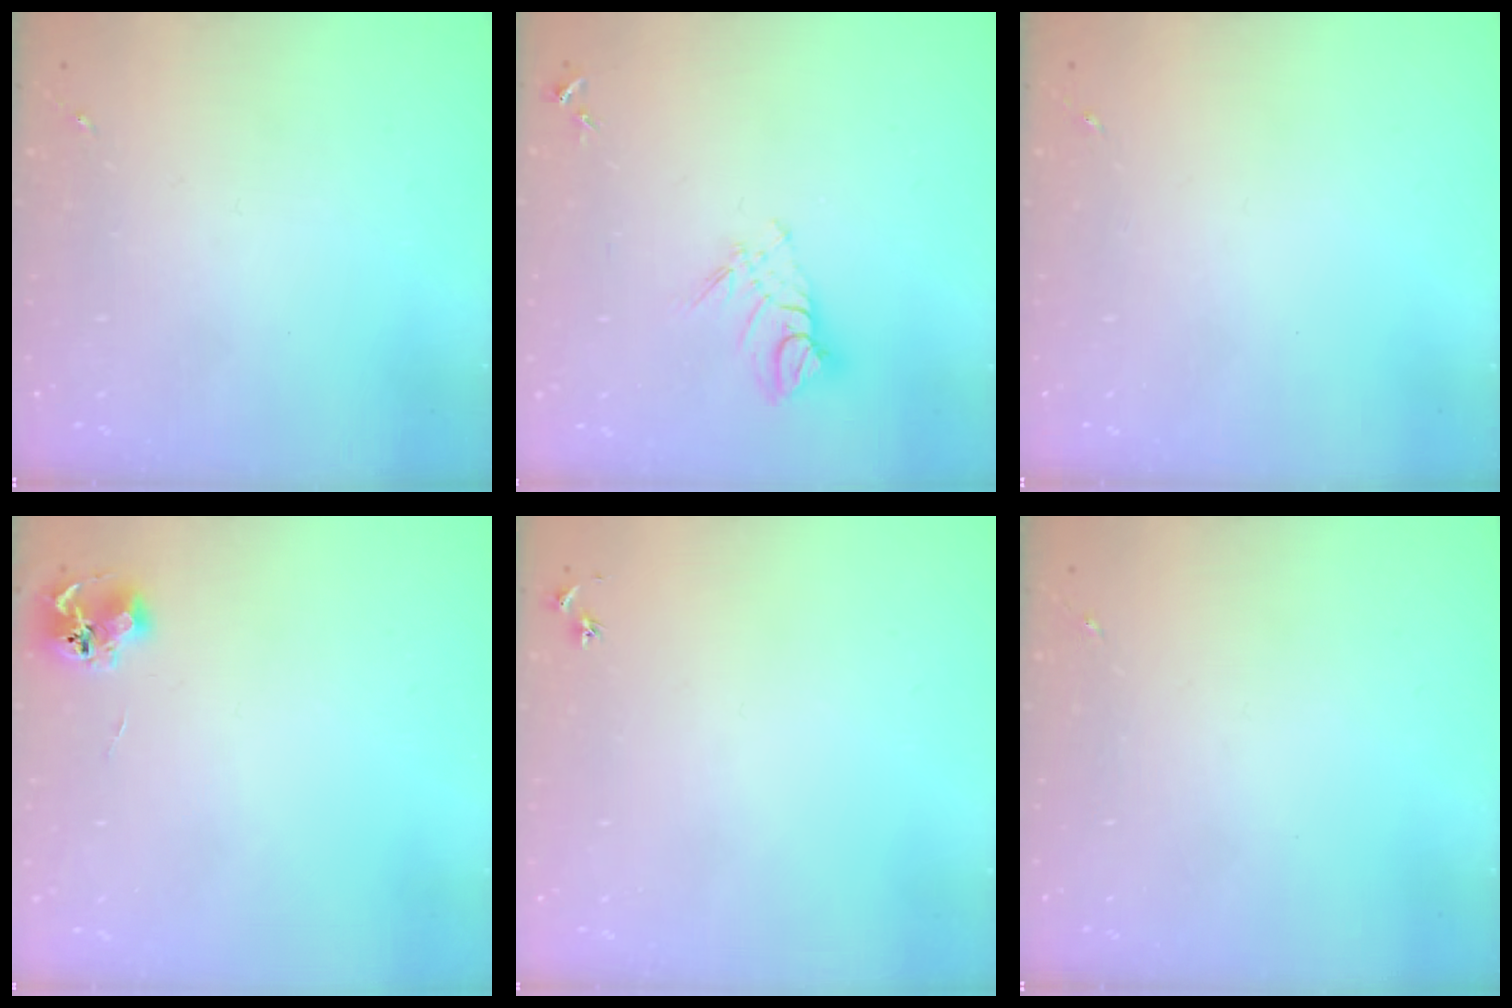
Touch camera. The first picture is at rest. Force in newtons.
{"total": 8.8, "press": 8.7, "slide": 0.7}
{"total": 0.0}
{"total": 6.8, "press": 6.8, "slide": 0.9}
{"total": 2.5, "press": 2.5, "slide": 0.3}
{"total": 0.0}